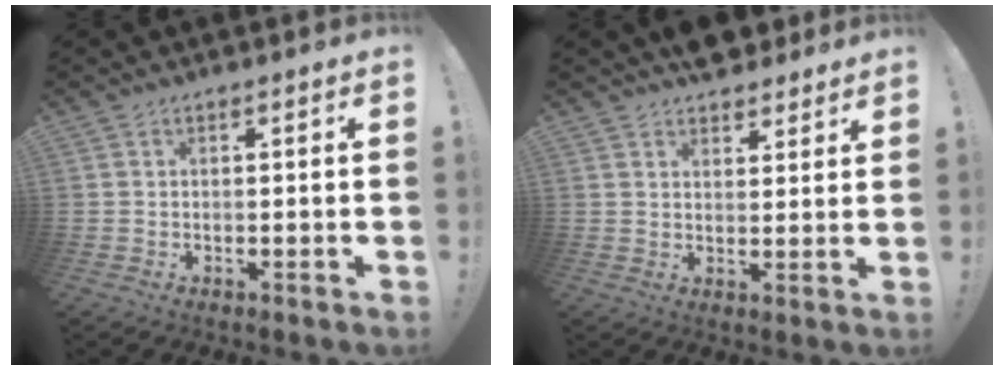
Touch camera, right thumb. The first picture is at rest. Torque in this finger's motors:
{"motor_torque": [-0.06, 0.13, 0.06, 0.50, 0.04]}